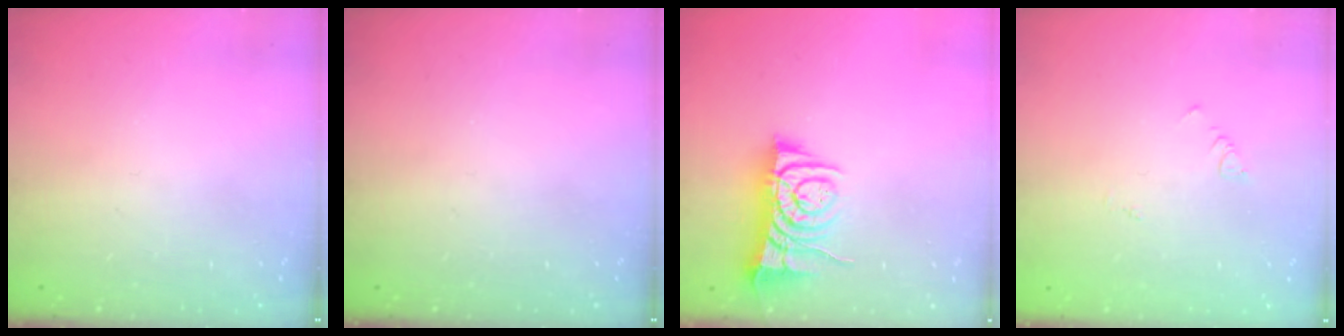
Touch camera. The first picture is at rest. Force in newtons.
{"total": 0.0}
{"total": 7.7, "press": 7.6, "slide": 1.1}
{"total": 1.9, "press": 1.9, "slide": 0.4}